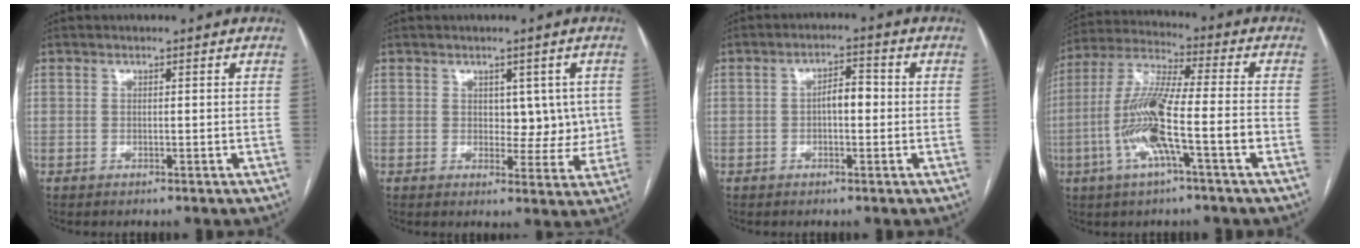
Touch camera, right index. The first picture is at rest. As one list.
[{"total": 5.3, "force": [0.9, 3.4, 4.0], "torque": [-0.037, 0.009, 0.019]}, {"total": 3.8, "force": [-0.3, 1.6, 3.4], "torque": [-0.053, 0.015, -0.005]}, {"total": 13.5, "force": [-4.1, 1.2, 12.8], "torque": [-0.260, 0.009, -0.078]}]